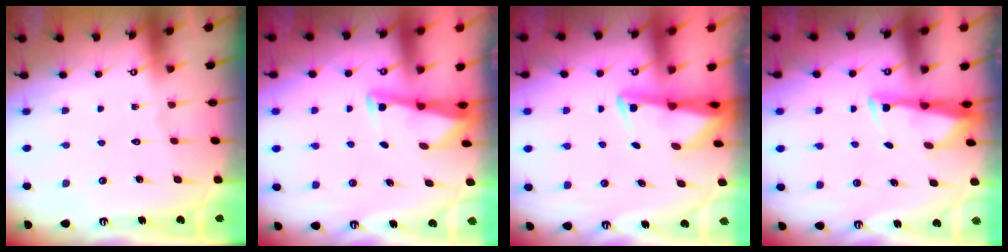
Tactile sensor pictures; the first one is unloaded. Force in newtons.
{"total": 2.7, "press": 2.7, "slide": 0.2}
{"total": 2.2, "press": 2.1, "slide": 0.4}
{"total": 3.2, "press": 3.1, "slide": 0.8}